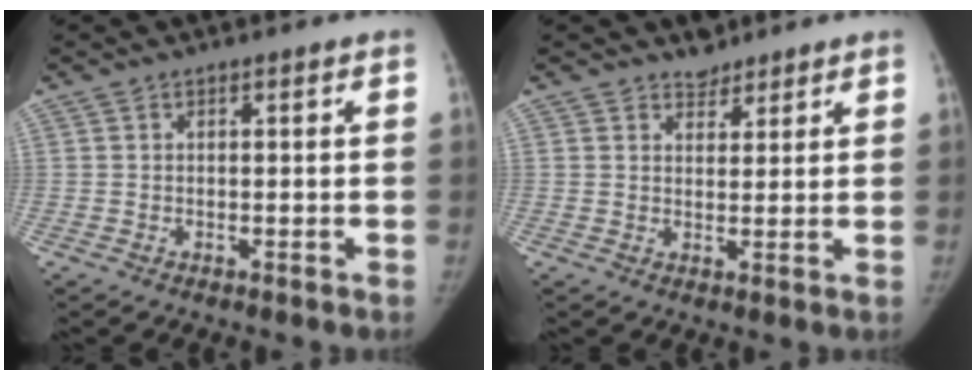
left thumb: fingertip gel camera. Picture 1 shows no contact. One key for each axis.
{"total": 2.9, "fx": 2.3, "fy": 1.7, "fz": 0.0, "tx": 0.022, "ty": -0.017, "tz": 0.029}